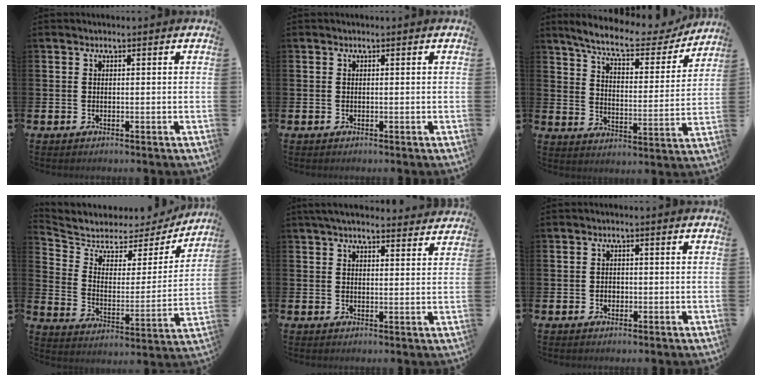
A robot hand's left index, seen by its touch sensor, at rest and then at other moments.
{"total": 0.0}
{"total": 8.6, "force": [7.6, 1.8, 3.6], "torque": [-0.099, -0.044, 0.127]}
{"total": 5.3, "force": [4.7, 2.3, 0.5], "torque": [-0.053, -0.043, 0.074]}
{"total": 4.6, "force": [4.3, 0.8, 1.4], "torque": [-0.036, -0.012, 0.080]}
{"total": 1.1, "force": [-0.2, 1.0, 0.5], "torque": [-0.009, 0.007, -0.006]}